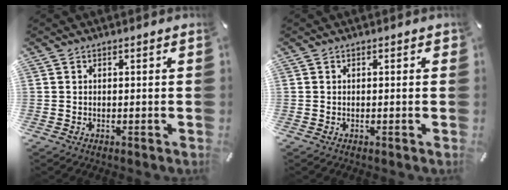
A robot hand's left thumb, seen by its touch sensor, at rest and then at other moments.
{"total": 0.5, "force": [-0.2, 0.3, 0.3], "torque": [-0.005, 0.001, -0.005]}